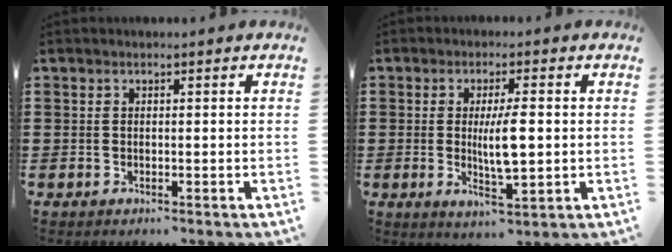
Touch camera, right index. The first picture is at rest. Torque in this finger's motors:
{"motor_torque": [0.83, 0.59, 0.77, 0.18]}